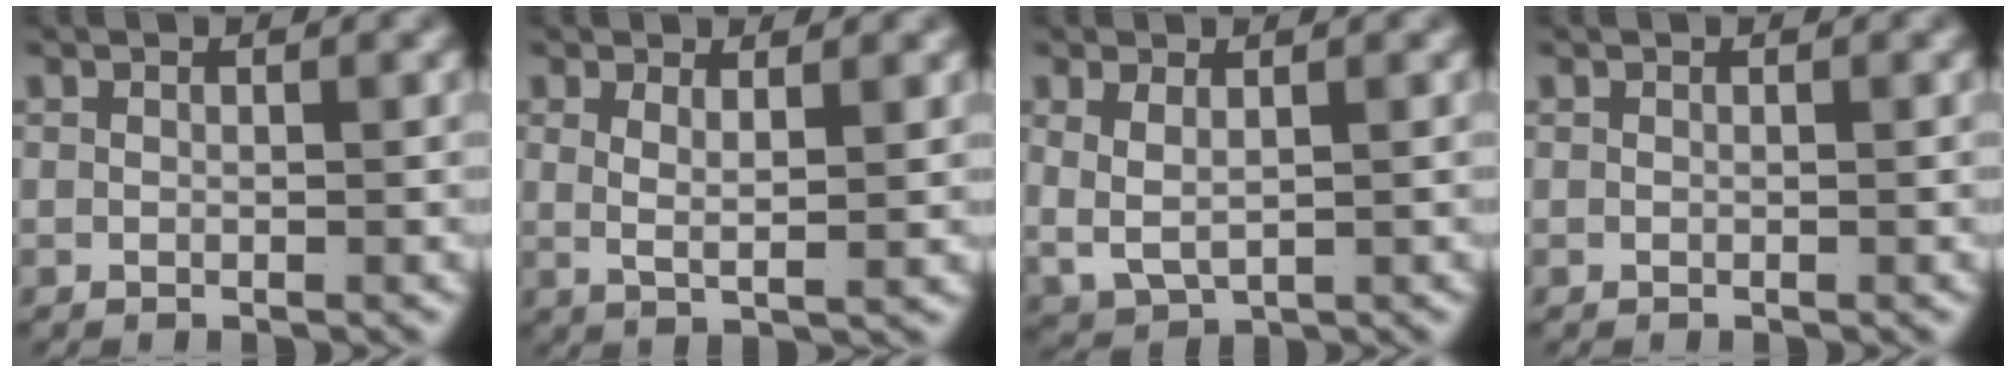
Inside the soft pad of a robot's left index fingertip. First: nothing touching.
{"total": 2.7, "force": [0.8, 0.6, 2.5], "torque": [-0.051, -0.012, 0.022]}
{"total": 3.9, "force": [0.5, 3.0, 2.4], "torque": [-0.067, -0.014, 0.022]}
{"total": 0.0}